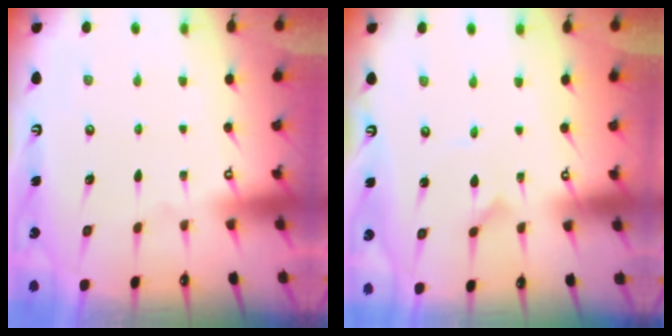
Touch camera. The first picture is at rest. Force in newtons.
{"total": 0.0}